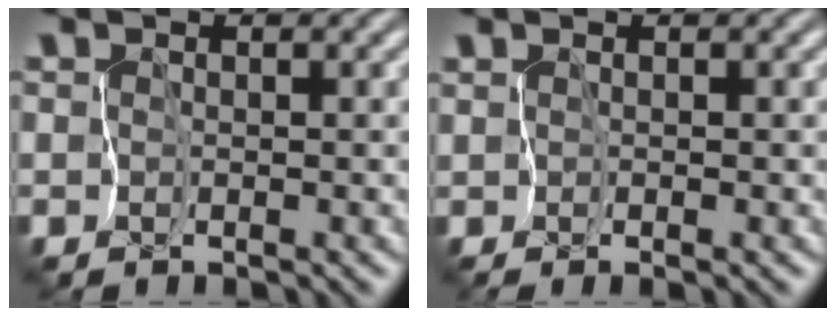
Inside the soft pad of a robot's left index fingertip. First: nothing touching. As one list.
[{"total": 1.0, "force": [0.0, -1.0, -0.2], "torque": [-0.007, -0.001, 0.000]}]